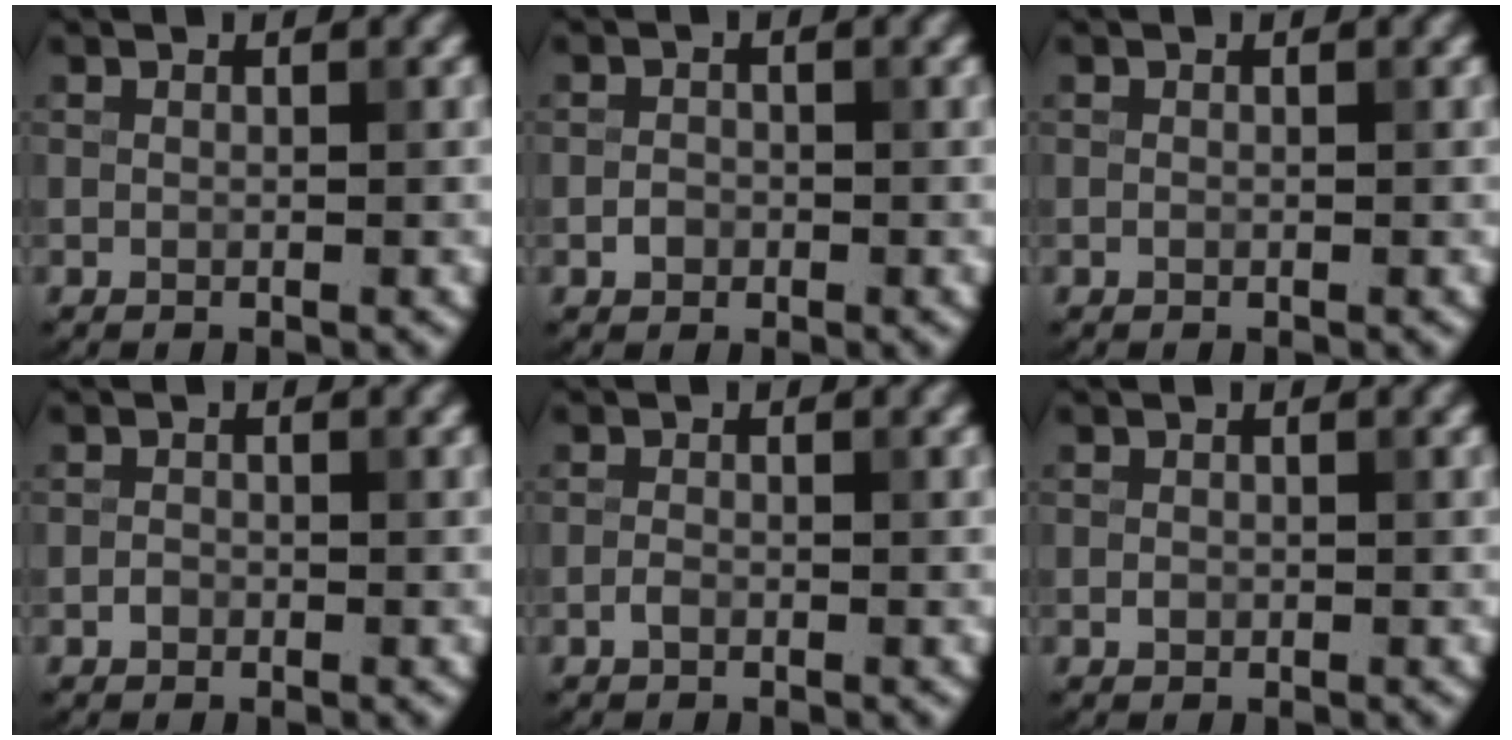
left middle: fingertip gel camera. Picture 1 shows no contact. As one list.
[{"total": 1.1, "force": [-0.5, 0.9, 0.4], "torque": [-0.004, 0.000, -0.010]}, {"total": 0.0}, {"total": 0.8, "force": [-0.4, 0.6, 0.3], "torque": [-0.003, -0.001, -0.009]}, {"total": 0.8, "force": [-0.5, 0.4, 0.5], "torque": [-0.010, 0.000, -0.011]}, {"total": 0.6, "force": [-0.2, 0.5, 0.3], "torque": [-0.001, -0.003, -0.004]}]